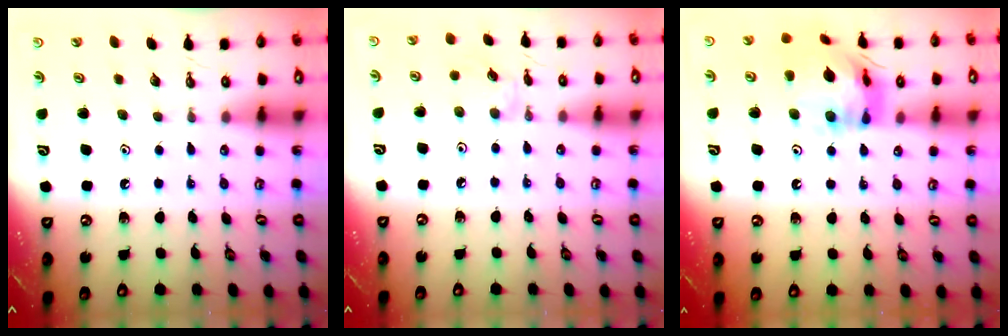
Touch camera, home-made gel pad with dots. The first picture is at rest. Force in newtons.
{"total": 1.5, "press": 1.4, "slide": 0.4}
{"total": 15.0, "press": 14.9, "slide": 1.7}